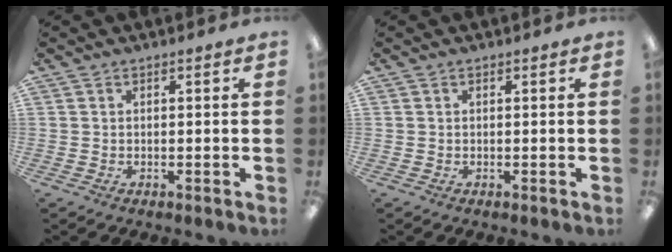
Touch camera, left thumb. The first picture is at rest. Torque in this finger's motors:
{"motor_torque": [0.00, 0.00, 0.03, -0.03, 0.00]}